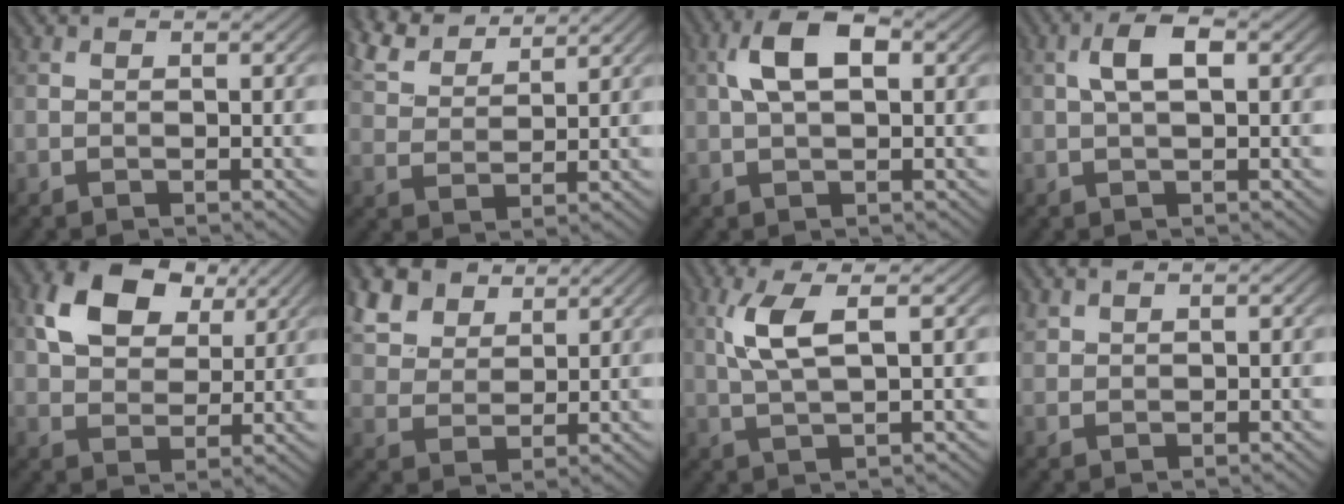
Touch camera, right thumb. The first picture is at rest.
{"total": 7.0, "force": [5.9, 2.1, 3.1], "torque": [-0.082, 0.013, 0.116]}
{"total": 6.2, "force": [1.4, 3.0, 5.3], "torque": [-0.109, 0.013, 0.021]}
{"total": 4.0, "force": [0.9, 1.5, 3.6], "torque": [-0.076, 0.010, 0.013]}
{"total": 9.7, "force": [4.5, 6.3, 5.9], "torque": [-0.128, 0.004, 0.077]}
{"total": 8.9, "force": [5.8, 5.1, 4.4], "torque": [-0.131, 0.016, 0.115]}
{"total": 5.5, "force": [1.7, 1.4, 5.0], "torque": [-0.115, 0.008, 0.036]}
{"total": 1.5, "force": [1.2, 0.7, 0.4], "torque": [-0.011, 0.003, 0.031]}